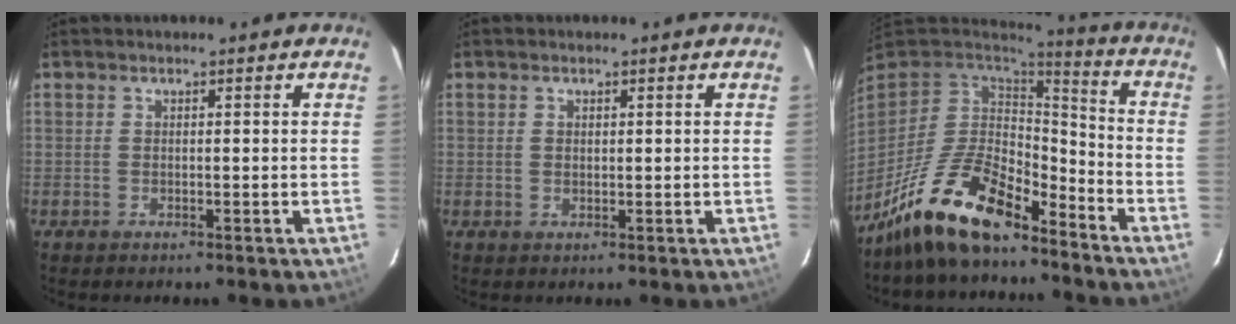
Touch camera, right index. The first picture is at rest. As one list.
[{"total": 1.0, "force": [0.3, 0.8, 0.4], "torque": [-0.005, 0.004, 0.006]}, {"total": 16.9, "force": [-12.4, 5.9, 9.8], "torque": [-0.208, -0.012, -0.227]}]